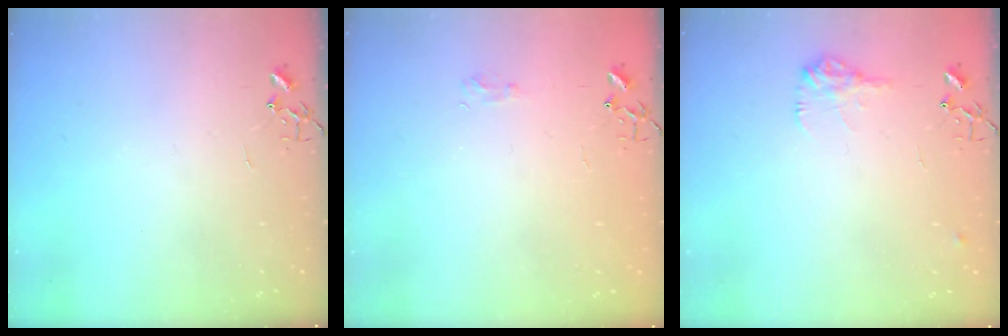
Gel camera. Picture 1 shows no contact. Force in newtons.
{"total": 5.6, "press": 5.6, "slide": 0.7}
{"total": 9.5, "press": 9.5, "slide": 0.4}